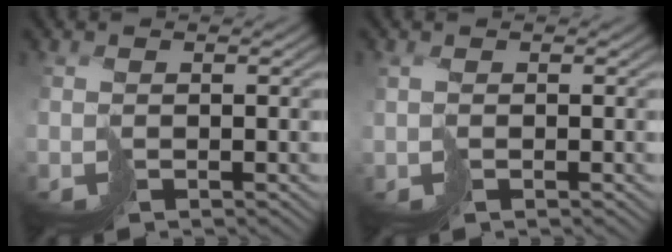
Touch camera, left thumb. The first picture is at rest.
{"total": 0.8, "force": [0.4, 0.5, 0.5], "torque": [-0.017, 0.001, 0.007]}